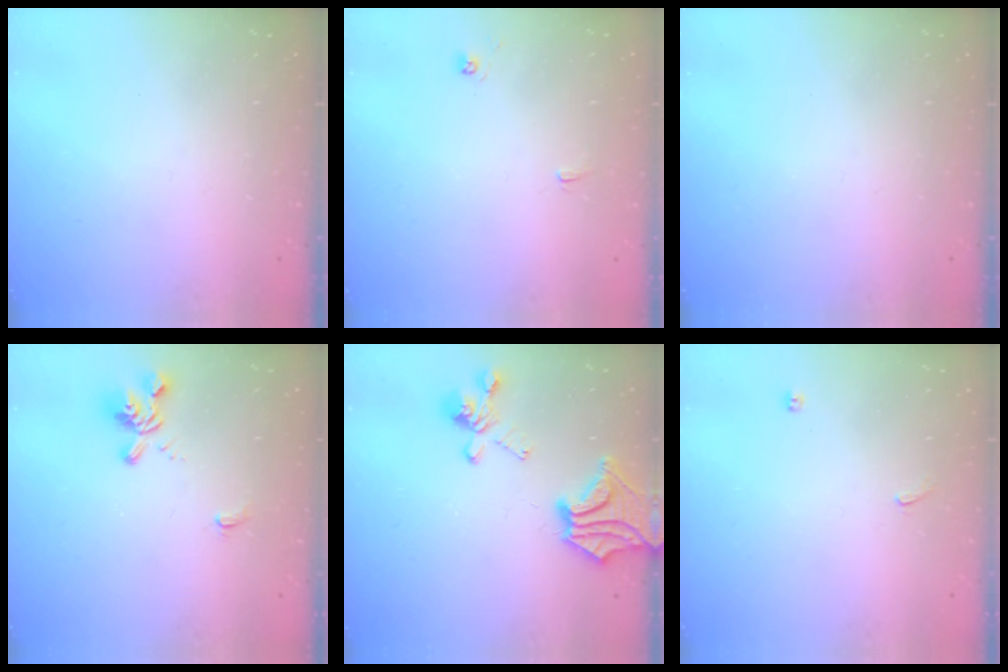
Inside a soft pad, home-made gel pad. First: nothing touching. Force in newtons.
{"total": 2.6, "press": 2.5, "slide": 0.3}
{"total": 0.0}
{"total": 2.0, "press": 1.6, "slide": 1.2}
{"total": 5.8, "press": 5.2, "slide": 2.6}
{"total": 1.9, "press": 1.6, "slide": 1.0}